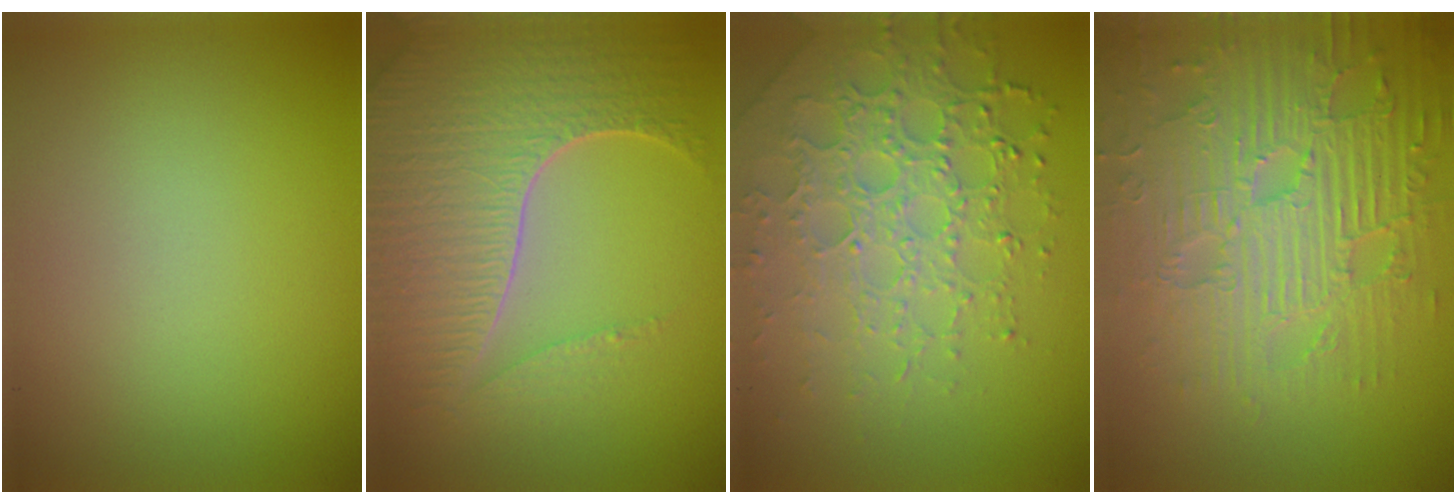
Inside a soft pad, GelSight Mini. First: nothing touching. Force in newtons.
{"total": 7.5, "press": 5.6, "slide": 5.0}
{"total": 6.4, "press": 4.9, "slide": 4.1}
{"total": 8.7, "press": 6.4, "slide": 5.8}